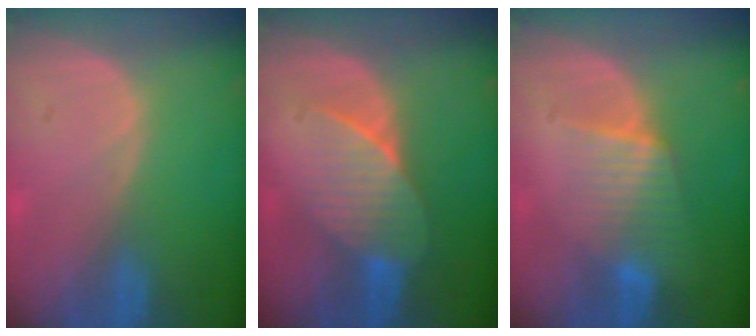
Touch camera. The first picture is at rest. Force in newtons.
{"total": 7.1, "press": 6.7, "slide": 2.2}
{"total": 6.4, "press": 5.9, "slide": 2.5}